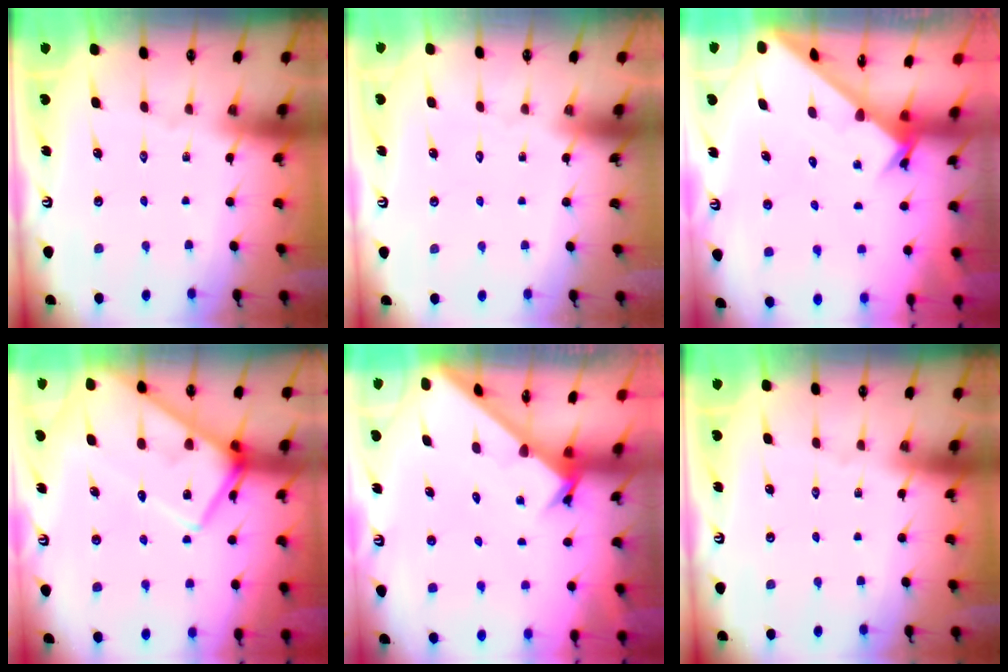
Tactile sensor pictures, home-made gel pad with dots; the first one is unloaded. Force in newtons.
{"total": 1.8, "press": 1.7, "slide": 0.1}
{"total": 2.4, "press": 2.4, "slide": 0.2}
{"total": 15.0, "press": 14.9, "slide": 1.3}
{"total": 2.4, "press": 2.4, "slide": 0.1}
{"total": 0.0}